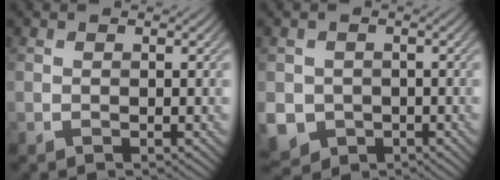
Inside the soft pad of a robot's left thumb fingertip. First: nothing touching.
{"total": 5.1, "force": [-1.4, 4.6, 1.7], "torque": [-0.052, -0.028, -0.028]}